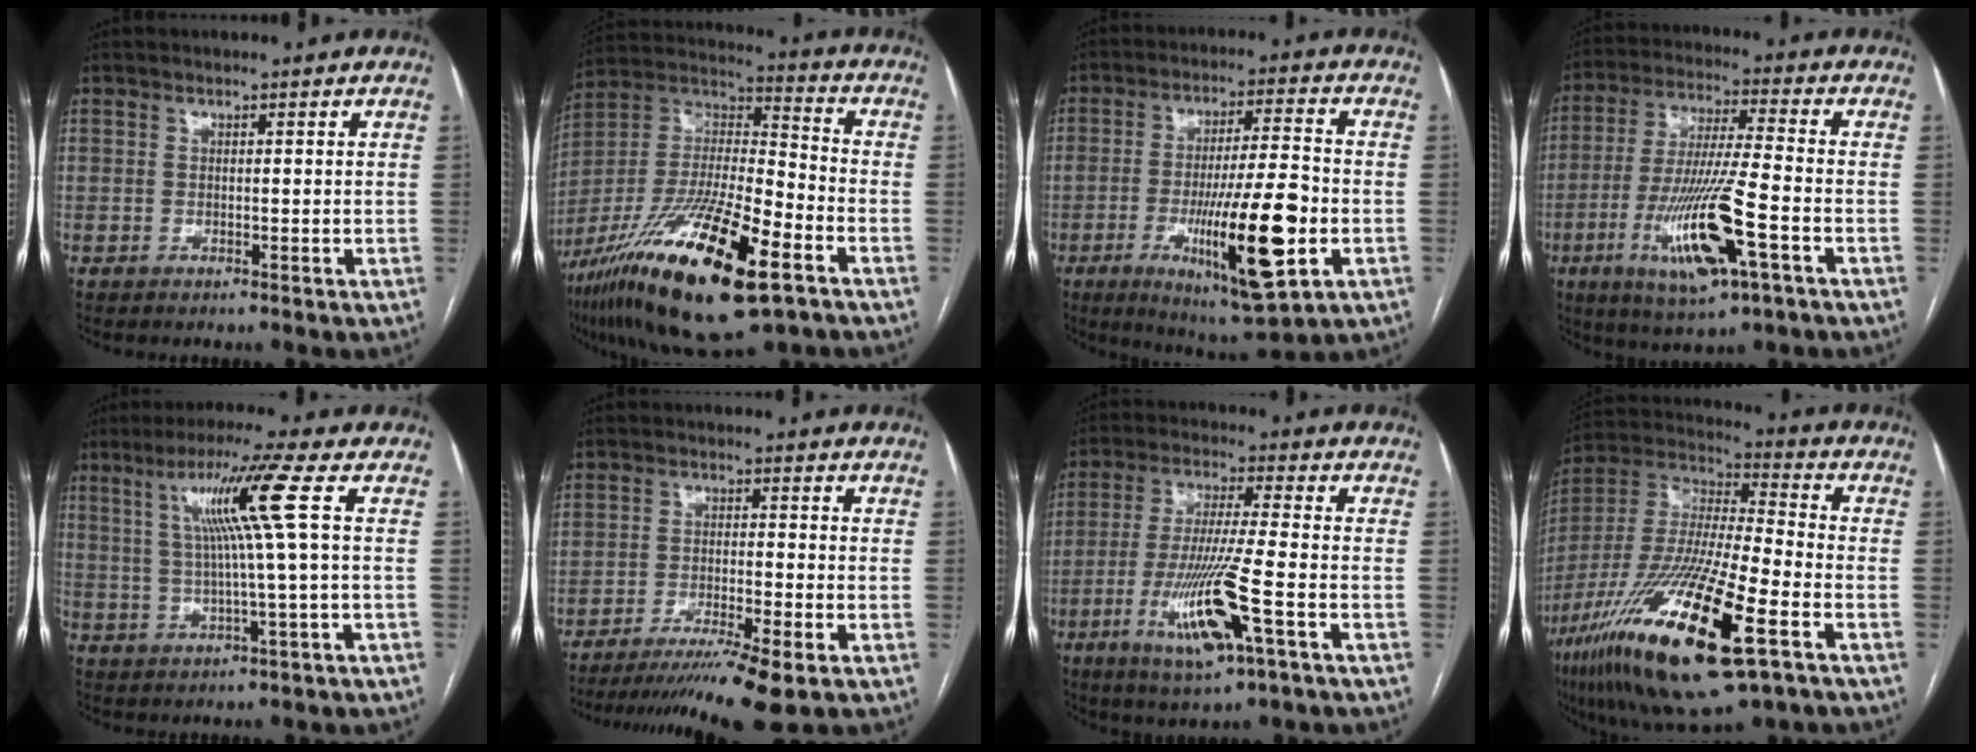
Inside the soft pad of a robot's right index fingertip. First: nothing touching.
{"total": 26.3, "force": [-14.0, 5.4, 21.5], "torque": [-0.417, -0.041, -0.248]}
{"total": 17.0, "force": [-5.0, 2.1, 16.1], "torque": [-0.277, -0.019, -0.073]}
{"total": 15.5, "force": [-5.9, 1.4, 14.3], "torque": [-0.288, -0.023, -0.102]}
{"total": 9.6, "force": [2.5, -2.0, 9.1], "torque": [-0.158, 0.012, 0.052]}
{"total": 11.2, "force": [-8.5, -0.6, 7.3], "torque": [-0.112, -0.023, -0.135]}
{"total": 13.4, "force": [-5.0, 0.5, 12.4], "torque": [-0.251, -0.023, -0.090]}
{"total": 27.7, "force": [-12.9, 5.2, 23.9], "torque": [-0.484, -0.062, -0.230]}